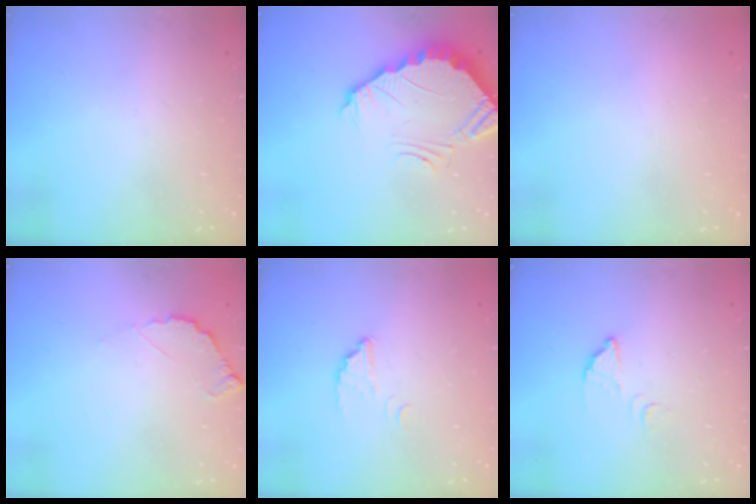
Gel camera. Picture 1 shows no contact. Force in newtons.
{"total": 3.7, "press": 3.7, "slide": 0.2}
{"total": 2.1, "press": 2.1, "slide": 0.1}
{"total": 3.4, "press": 3.4, "slide": 0.1}
{"total": 2.7, "press": 2.7, "slide": 0.1}
{"total": 2.7, "press": 2.7, "slide": 0.3}